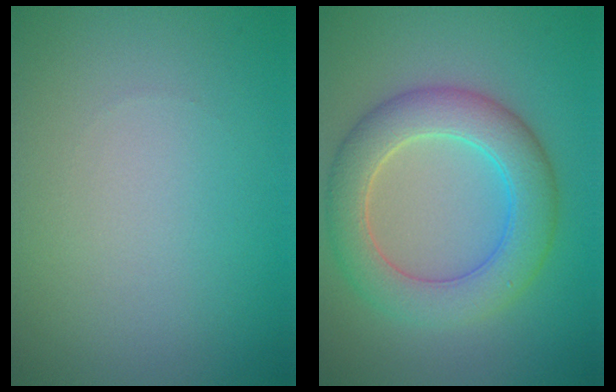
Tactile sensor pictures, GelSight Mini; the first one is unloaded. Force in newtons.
{"total": 6.3, "press": 6.3, "slide": 0.5}